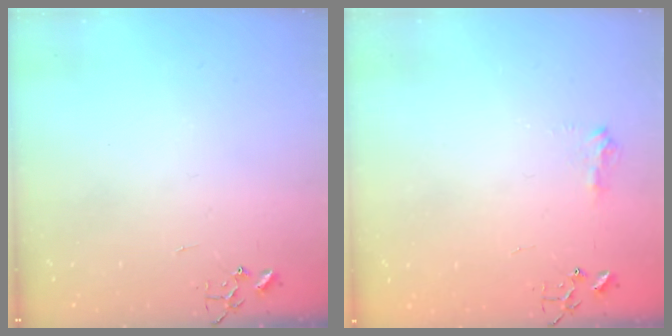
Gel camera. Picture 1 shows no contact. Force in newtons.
{"total": 8.4, "press": 8.4, "slide": 0.8}